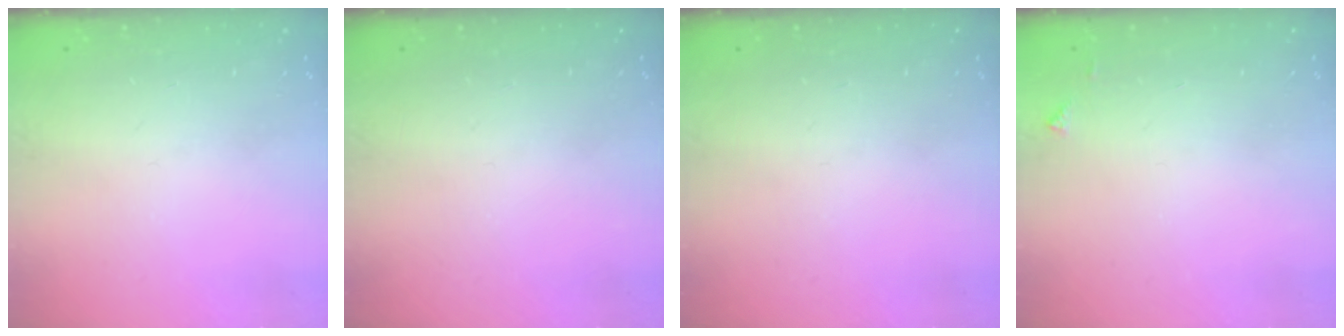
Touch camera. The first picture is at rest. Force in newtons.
{"total": 0.0}
{"total": 0.0}
{"total": 3.6, "press": 3.6, "slide": 0.5}